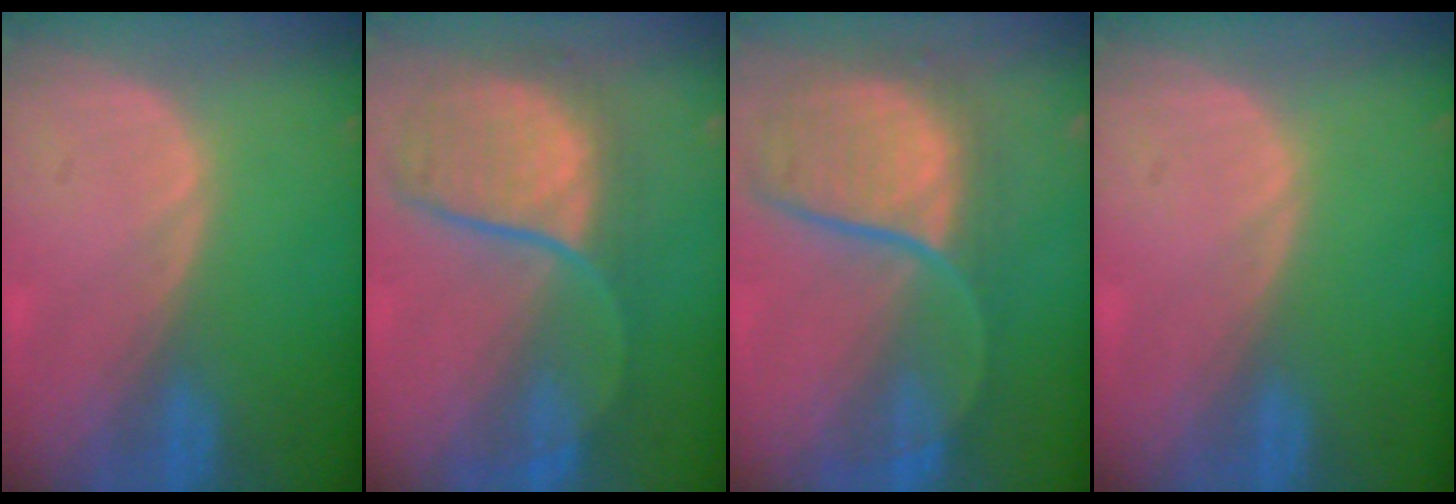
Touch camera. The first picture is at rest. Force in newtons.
{"total": 9.8, "press": 9.1, "slide": 3.4}
{"total": 10.9, "press": 9.8, "slide": 4.8}
{"total": 0.0}